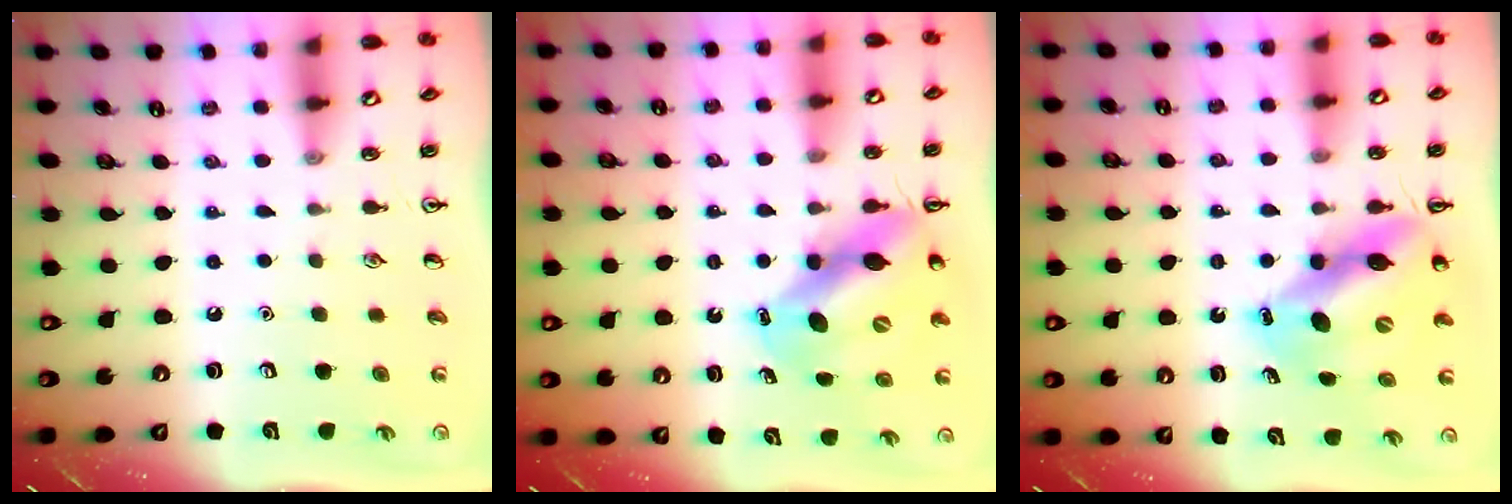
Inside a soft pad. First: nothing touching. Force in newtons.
{"total": 9.9, "press": 9.7, "slide": 2.0}
{"total": 12.7, "press": 12.2, "slide": 3.2}